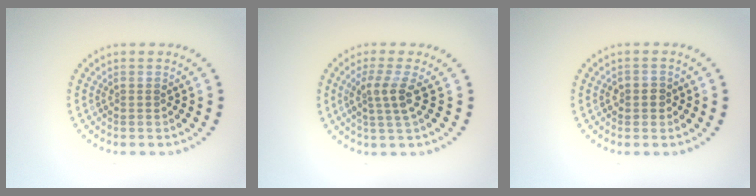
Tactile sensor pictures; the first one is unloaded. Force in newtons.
{"total": 2.7, "press": 2.0, "slide": 1.8}
{"total": 1.5, "press": 1.4, "slide": 0.6}